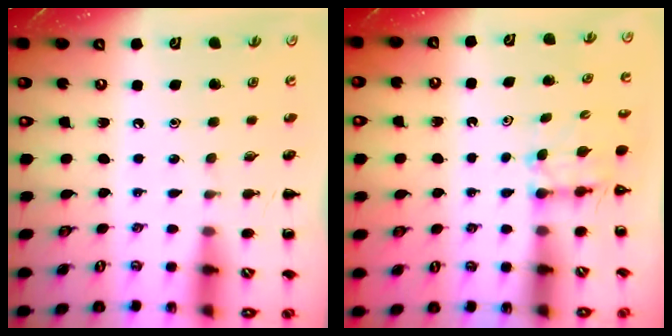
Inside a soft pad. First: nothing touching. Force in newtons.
{"total": 2.8, "press": 2.6, "slide": 1.1}